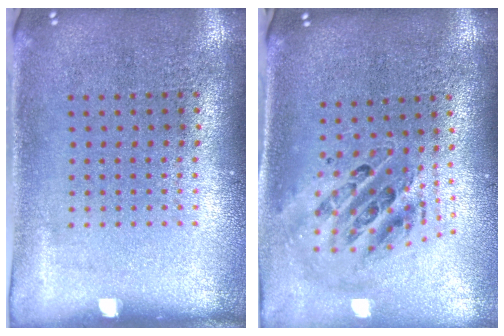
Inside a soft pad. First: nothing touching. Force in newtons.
{"total": 1.4, "press": 1.2, "slide": 0.6}